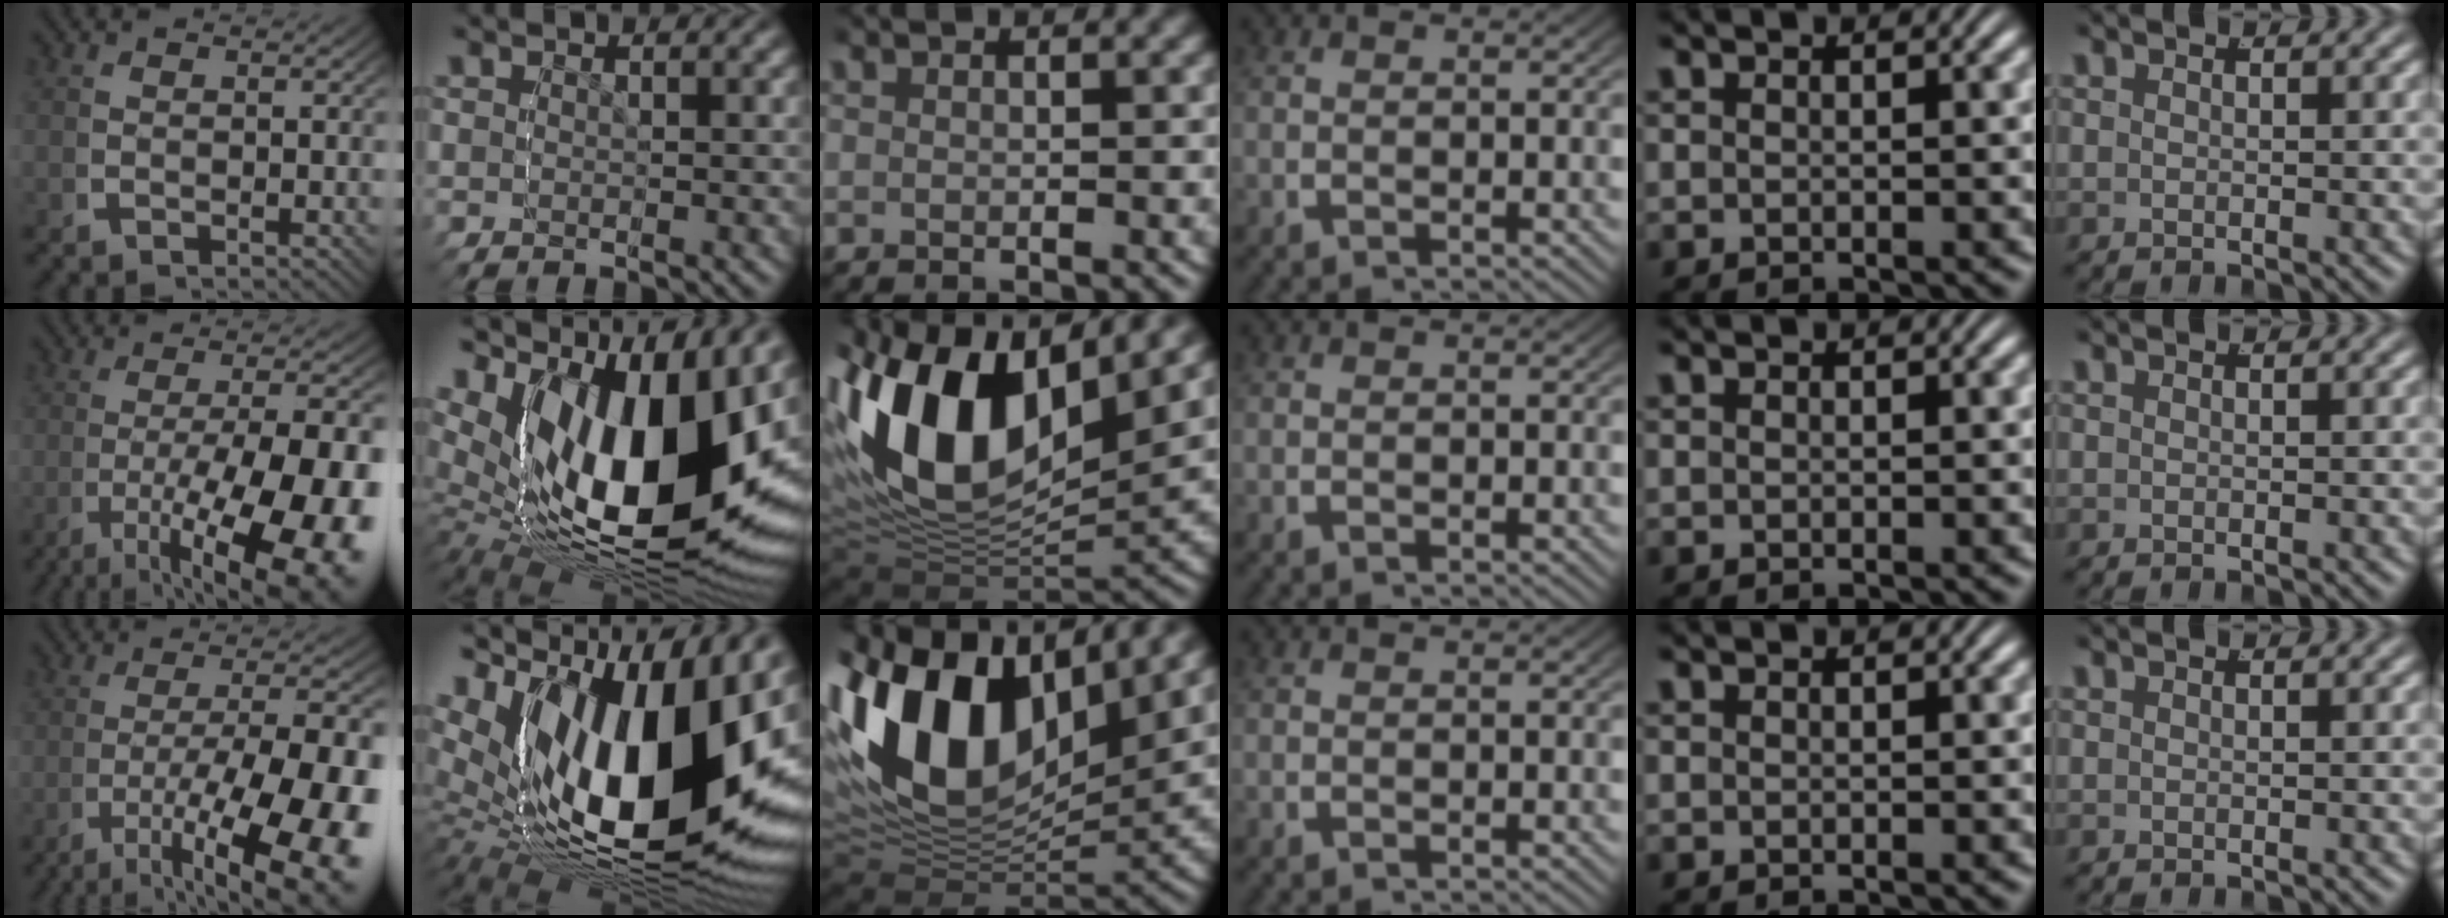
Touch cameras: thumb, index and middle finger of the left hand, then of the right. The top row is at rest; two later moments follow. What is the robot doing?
{"motion": "grasp_and_lifting", "object": "bottle"}